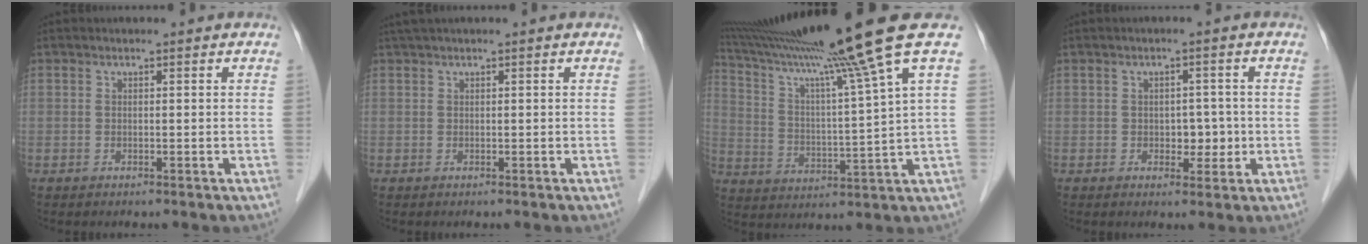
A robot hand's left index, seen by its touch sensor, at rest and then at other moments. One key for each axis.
{"total": 1.4, "fx": 1.0, "fy": -0.1, "fz": 1.0, "tx": -0.023, "ty": 0.022, "tz": 0.024}
{"total": 18.3, "fx": 14.2, "fy": -4.5, "fz": 10.7, "tx": -0.175, "ty": -0.040, "tz": 0.222}
{"total": 3.1, "fx": -0.5, "fy": 2.1, "fz": 2.2, "tx": -0.022, "ty": 0.000, "tz": -0.004}